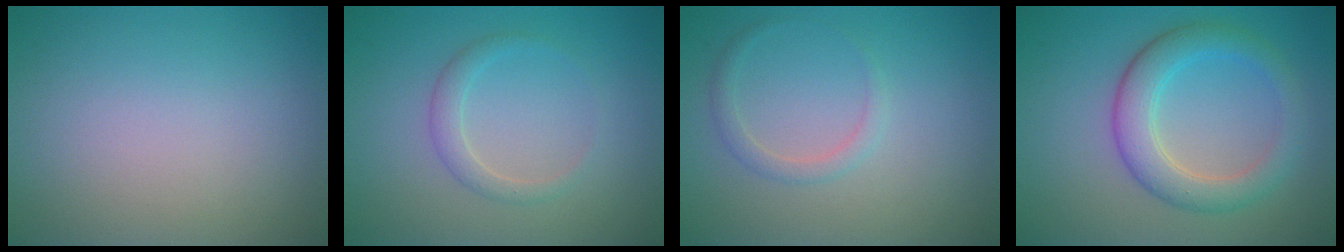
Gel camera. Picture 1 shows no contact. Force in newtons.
{"total": 1.7, "press": 1.7, "slide": 0.0}
{"total": 1.3, "press": 1.3, "slide": 0.1}
{"total": 4.5, "press": 4.5, "slide": 0.1}